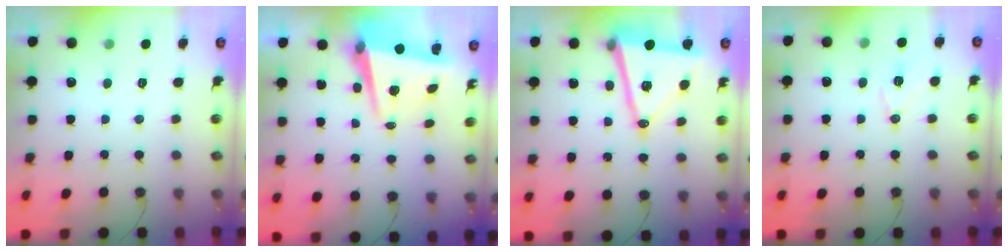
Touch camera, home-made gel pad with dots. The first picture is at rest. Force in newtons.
{"total": 7.1, "press": 6.8, "slide": 1.9}
{"total": 16.0, "press": 15.5, "slide": 3.8}
{"total": 8.9, "press": 8.2, "slide": 3.5}